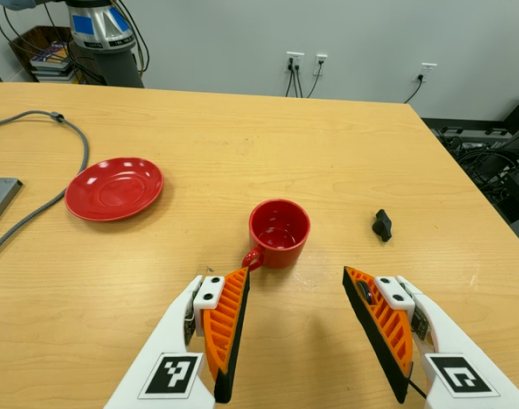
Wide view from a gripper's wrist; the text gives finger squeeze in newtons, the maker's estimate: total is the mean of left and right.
{"total": 0.0}